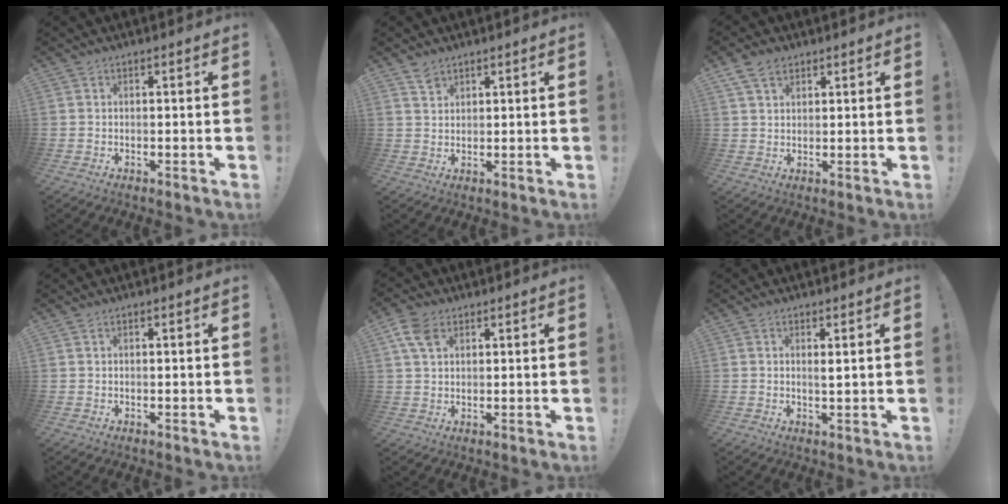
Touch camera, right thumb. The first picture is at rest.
{"total": 3.4, "force": [2.6, 2.0, 1.0], "torque": [-0.009, -0.016, 0.048]}
{"total": 5.2, "force": [3.2, 3.4, 2.4], "torque": [-0.047, -0.006, 0.063]}
{"total": 0.5, "force": [0.4, -0.2, 0.1], "torque": [0.006, -0.004, 0.007]}
{"total": 6.6, "force": [3.0, 4.2, 4.0], "torque": [-0.075, 0.000, 0.060]}
{"total": 1.8, "force": [0.9, -0.1, 1.5], "torque": [-0.015, -0.009, 0.012]}